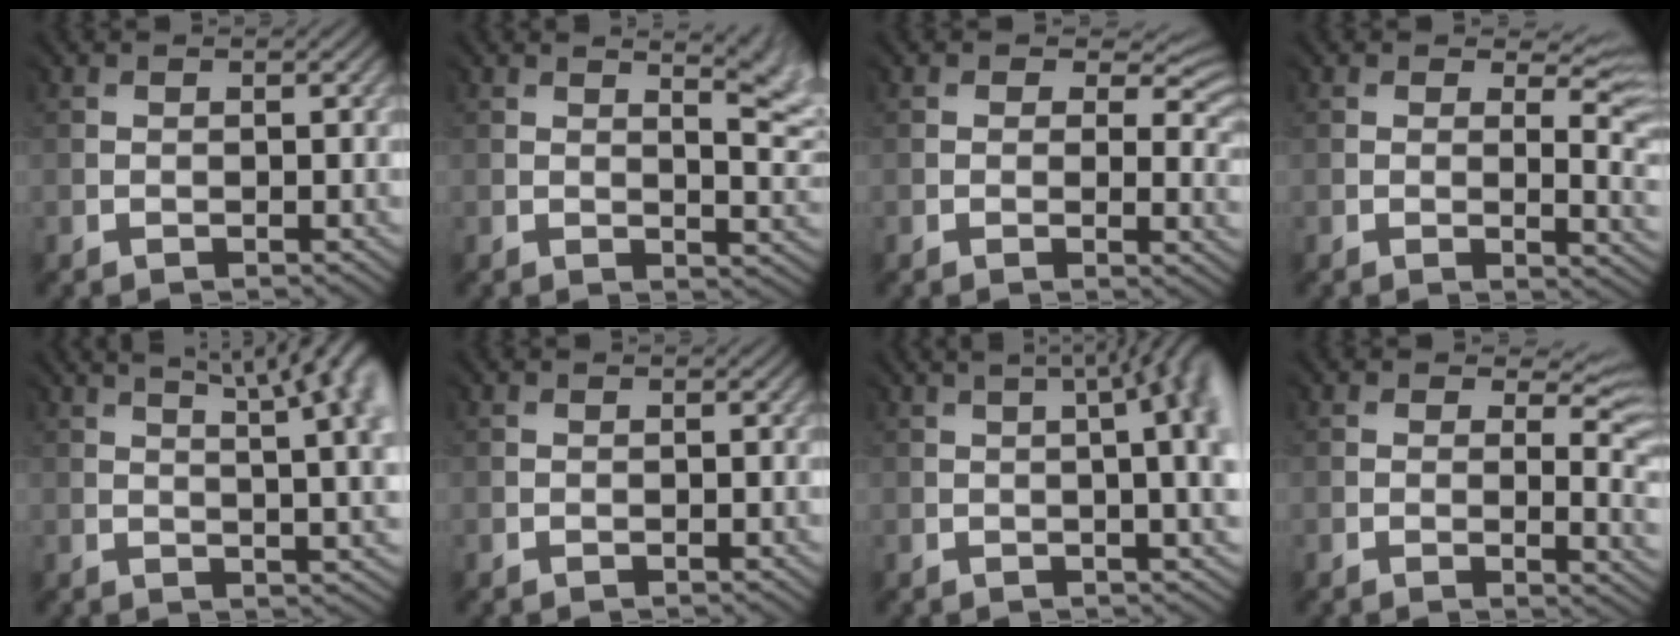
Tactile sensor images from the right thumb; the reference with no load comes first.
{"total": 5.9, "force": [2.8, 1.6, 4.9], "torque": [-0.048, 0.008, 0.037]}
{"total": 5.5, "force": [1.7, 3.2, 4.1], "torque": [-0.058, -0.008, 0.025]}
{"total": 6.1, "force": [1.9, 2.8, 5.1], "torque": [-0.077, -0.011, 0.031]}
{"total": 14.3, "force": [5.8, 4.9, 12.2], "torque": [-0.131, 0.057, 0.072]}
{"total": 0.0}
{"total": 11.8, "force": [1.7, 4.3, 10.8], "torque": [-0.111, 0.048, 0.016]}
{"total": 6.0, "force": [1.8, 3.0, 4.9], "torque": [-0.073, -0.011, 0.030]}